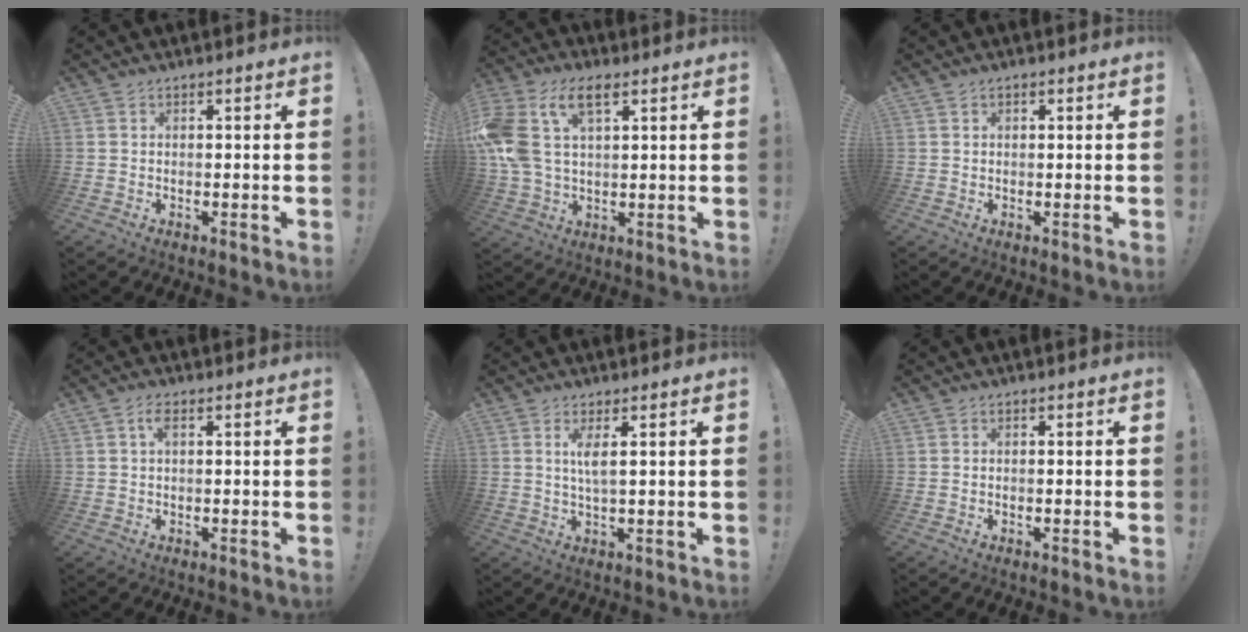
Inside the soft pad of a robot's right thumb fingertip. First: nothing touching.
{"total": 15.2, "force": [6.0, 8.7, 10.9], "torque": [-0.228, -0.016, 0.108]}
{"total": 0.6, "force": [0.2, 0.5, 0.3], "torque": [-0.003, 0.001, 0.003]}
{"total": 2.9, "force": [0.9, 1.4, 2.4], "torque": [-0.046, 0.007, 0.012]}
{"total": 4.4, "force": [1.3, 0.5, 4.2], "torque": [-0.075, -0.005, 0.019]}
{"total": 0.7, "force": [-0.5, 0.1, 0.5], "torque": [-0.016, 0.004, -0.007]}